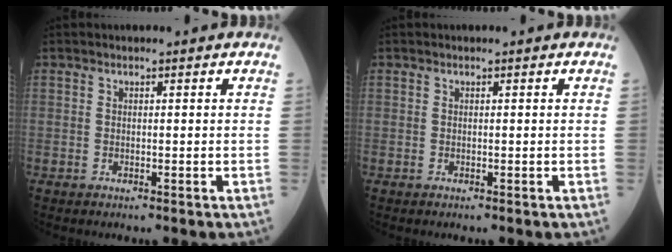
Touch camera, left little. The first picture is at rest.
{"total": 0.0}